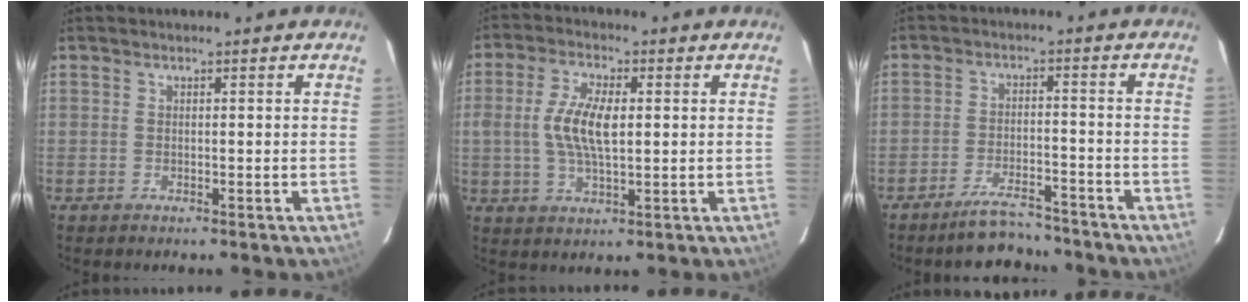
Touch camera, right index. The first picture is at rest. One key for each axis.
{"total": 8.7, "fx": 0.6, "fy": 3.4, "fz": 7.9, "tx": -0.154, "ty": 0.007, "tz": 0.012}
{"total": 8.6, "fx": -7.7, "fy": 2.4, "fz": 3.0, "tx": -0.074, "ty": 0.008, "tz": -0.113}